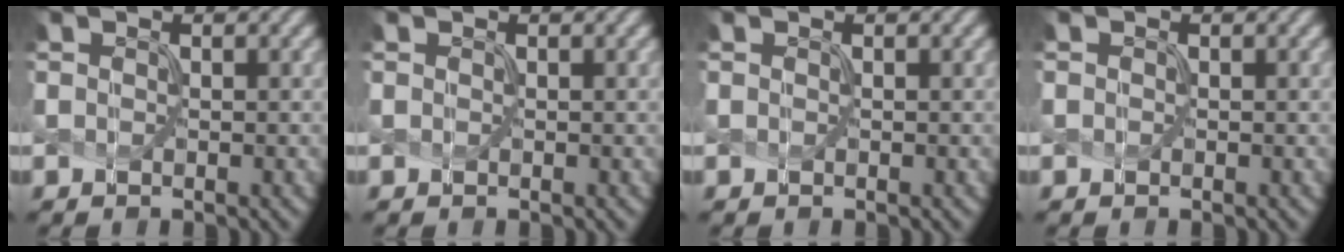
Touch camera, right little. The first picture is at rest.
{"total": 0.0}
{"total": 0.6, "force": [-0.1, -0.2, -0.5], "torque": [0.006, 0.002, 0.006]}
{"total": 0.0}